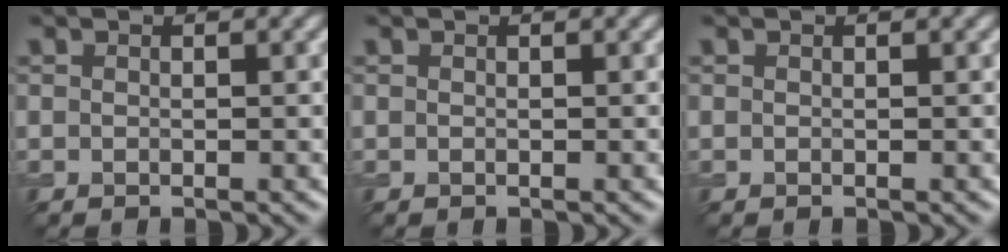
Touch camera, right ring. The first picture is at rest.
{"total": 0.0}
{"total": 0.0}